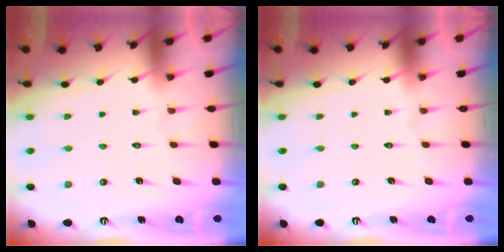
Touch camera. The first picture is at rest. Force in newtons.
{"total": 0.0}